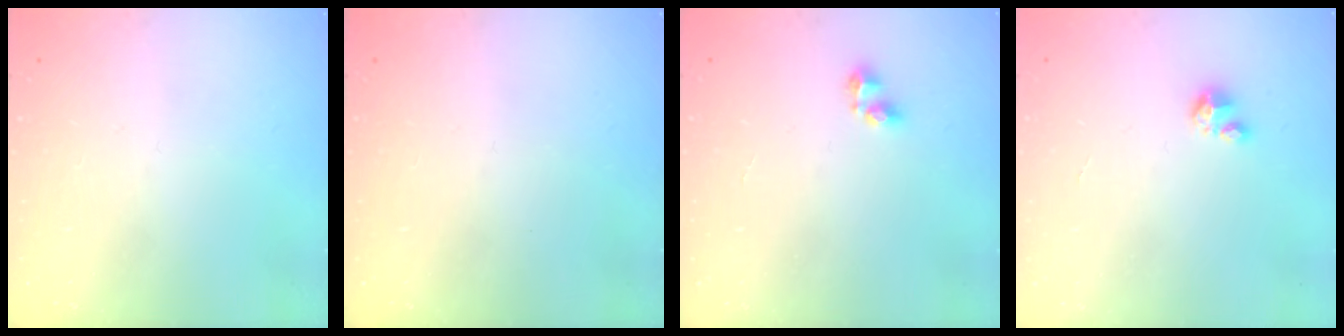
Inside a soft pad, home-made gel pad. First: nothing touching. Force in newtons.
{"total": 0.0}
{"total": 4.0, "press": 3.9, "slide": 0.5}
{"total": 1.9, "press": 1.9, "slide": 0.1}